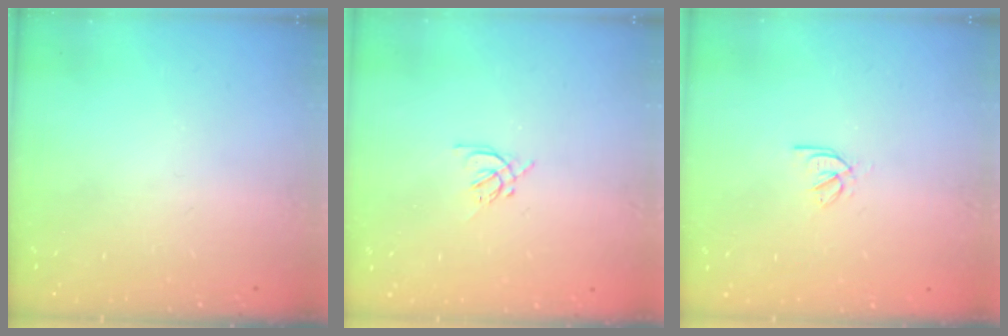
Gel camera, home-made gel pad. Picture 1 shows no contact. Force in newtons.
{"total": 2.0, "press": 1.9, "slide": 0.5}
{"total": 2.5, "press": 2.4, "slide": 0.5}